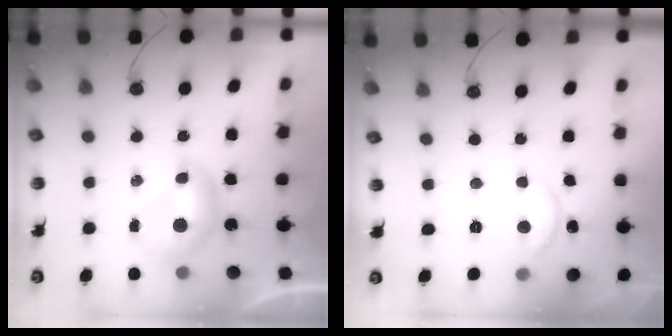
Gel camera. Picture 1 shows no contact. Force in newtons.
{"total": 2.2, "press": 2.2, "slide": 0.3}